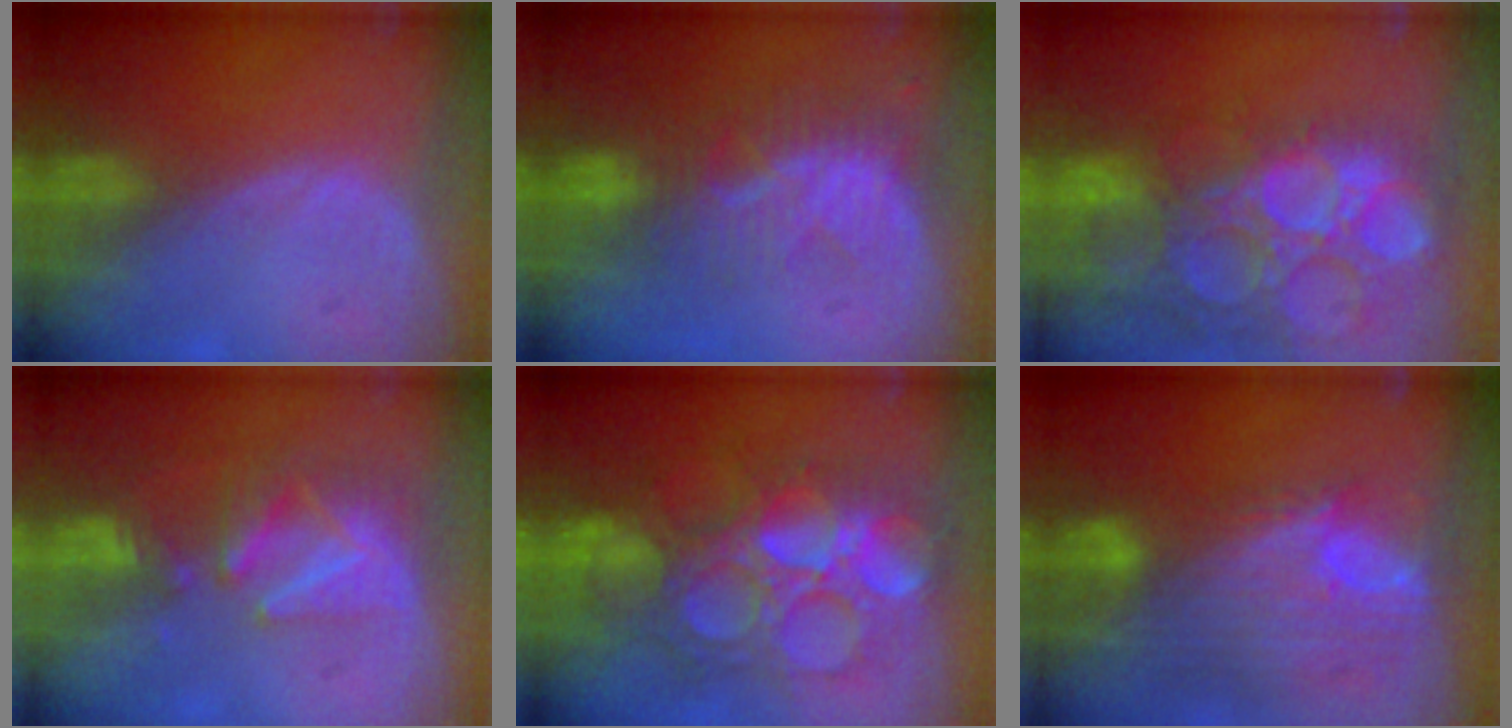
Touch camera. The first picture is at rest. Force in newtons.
{"total": 8.5, "press": 7.7, "slide": 3.5}
{"total": 15.7, "press": 12.9, "slide": 8.9}
{"total": 8.2, "press": 7.6, "slide": 3.1}
{"total": 13.4, "press": 13.3, "slide": 1.5}
{"total": 12.1, "press": 10.2, "slide": 6.5}